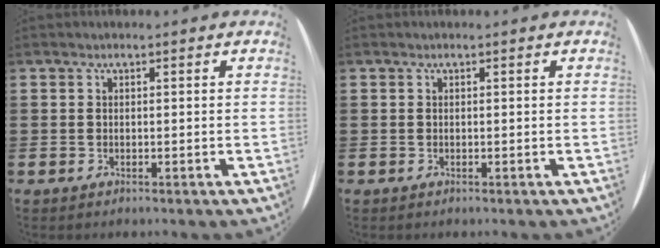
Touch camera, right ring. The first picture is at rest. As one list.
[{"total": 0.0}]